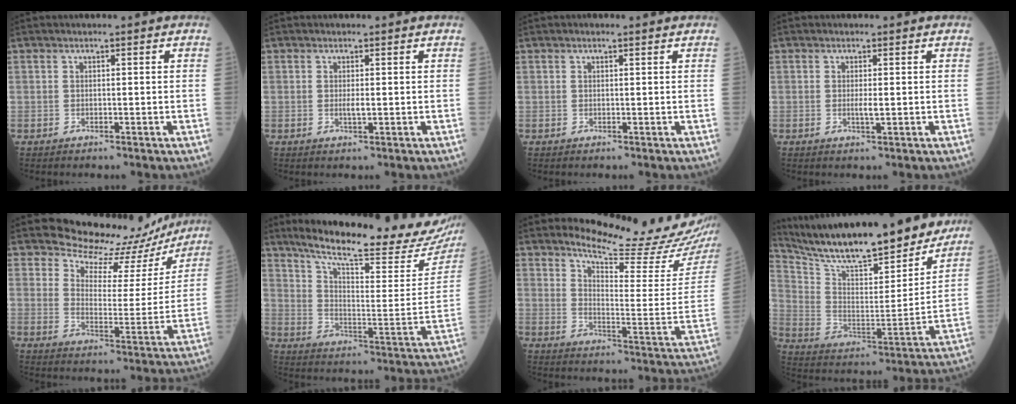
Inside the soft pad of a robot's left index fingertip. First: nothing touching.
{"total": 1.1, "force": [0.0, 0.2, 1.0], "torque": [-0.016, -0.003, 0.000]}
{"total": 0.8, "force": [0.6, 0.4, 0.4], "torque": [-0.008, 0.007, 0.005]}
{"total": 1.2, "force": [-0.1, 0.2, 1.2], "torque": [-0.019, -0.003, -0.001]}
{"total": 15.8, "force": [14.8, 5.1, 2.3], "torque": [-0.012, -0.037, 0.173]}
{"total": 25.9, "force": [22.4, 2.6, 12.9], "torque": [-0.198, -0.068, 0.298]}
{"total": 16.4, "force": [15.2, 0.3, 6.1], "torque": [-0.090, -0.097, 0.194]}
{"total": 26.8, "force": [23.2, 4.6, 12.6], "torque": [-0.215, -0.027, 0.344]}